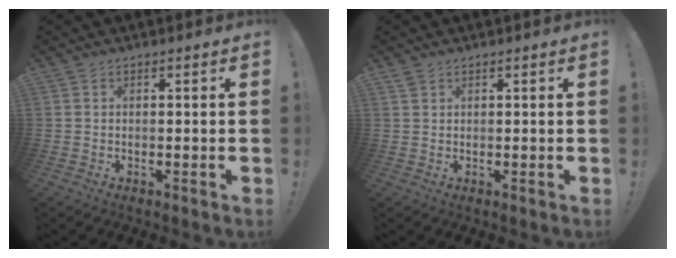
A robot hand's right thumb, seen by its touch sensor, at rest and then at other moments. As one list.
[{"total": 1.3, "force": [1.0, 0.7, 0.5], "torque": [-0.004, -0.003, 0.018]}]